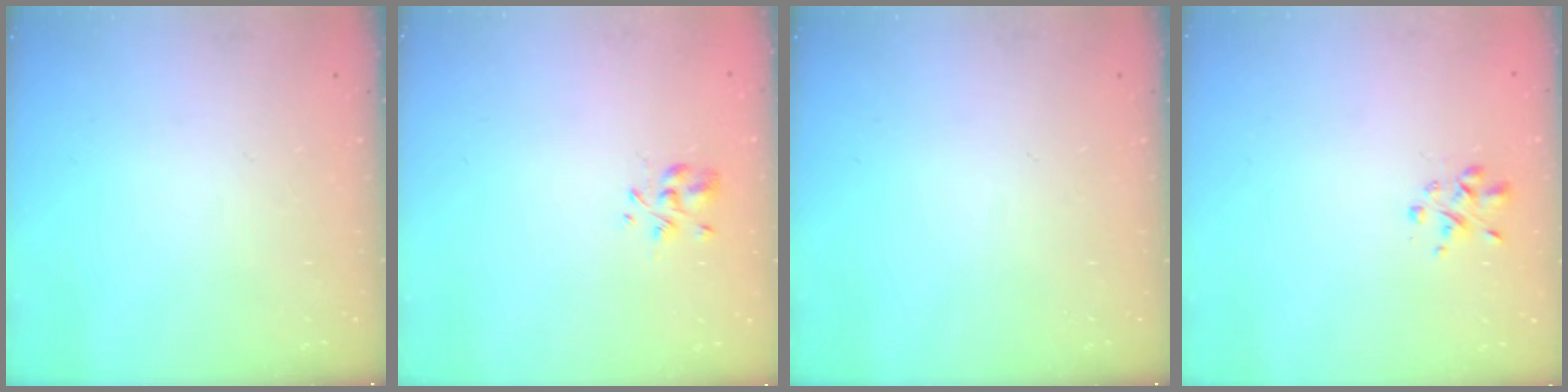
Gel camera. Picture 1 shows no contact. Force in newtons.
{"total": 2.0, "press": 1.8, "slide": 0.9}
{"total": 0.0}
{"total": 1.6, "press": 1.5, "slide": 0.5}